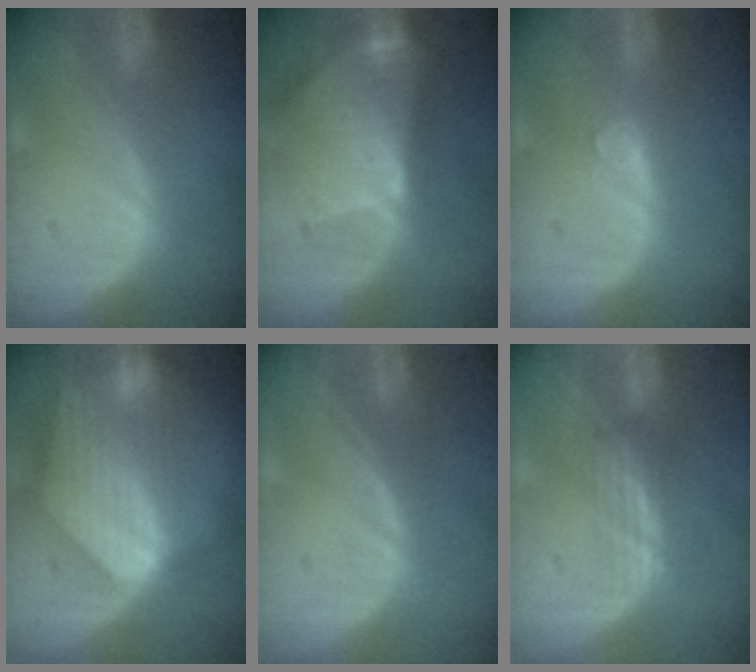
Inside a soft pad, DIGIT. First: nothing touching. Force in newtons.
{"total": 9.6, "press": 8.5, "slide": 4.6}
{"total": 1.5, "press": 1.5, "slide": 0.2}
{"total": 9.0, "press": 8.0, "slide": 4.2}
{"total": 0.0}
{"total": 2.1, "press": 2.1, "slide": 0.2}